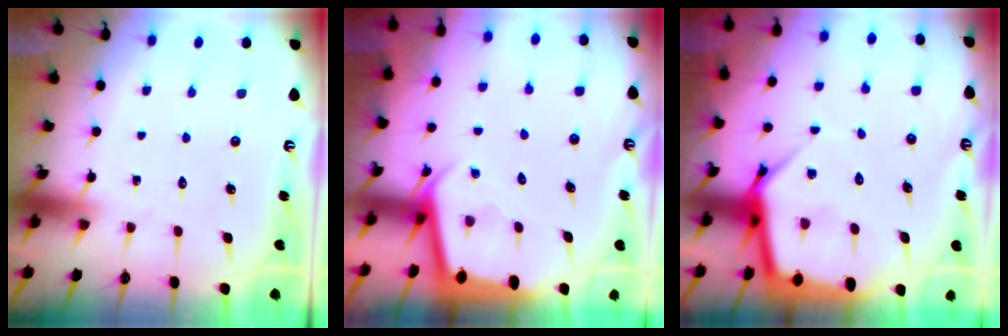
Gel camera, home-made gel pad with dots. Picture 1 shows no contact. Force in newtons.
{"total": 2.3, "press": 2.3, "slide": 0.1}
{"total": 9.7, "press": 9.7, "slide": 1.0}